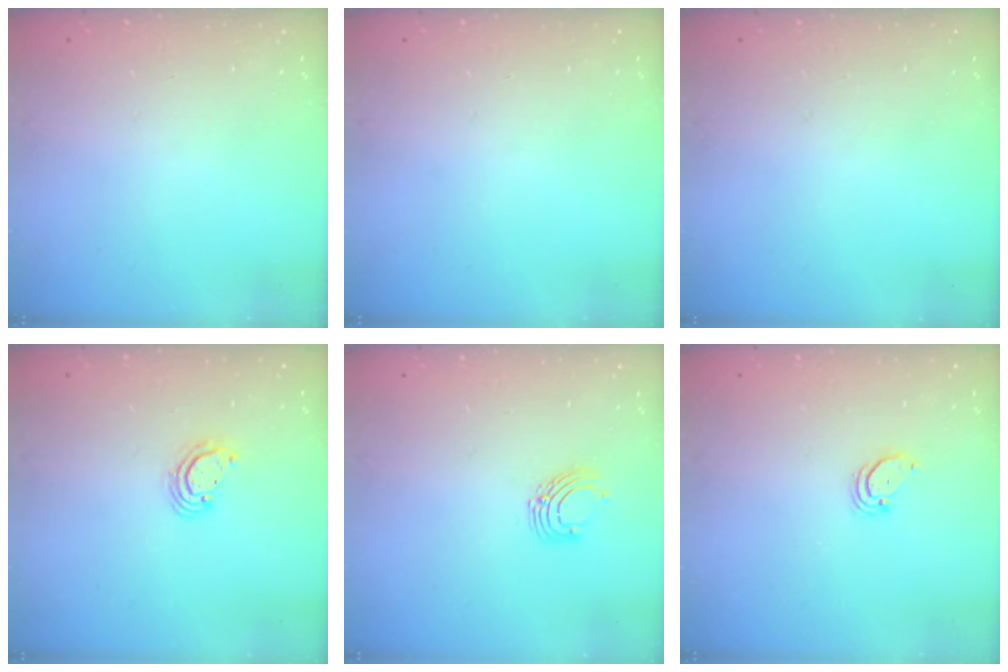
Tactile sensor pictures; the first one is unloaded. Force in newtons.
{"total": 0.0}
{"total": 0.0}
{"total": 2.6, "press": 2.6, "slide": 0.1}
{"total": 5.9, "press": 5.9, "slide": 0.6}
{"total": 2.0, "press": 2.0, "slide": 0.2}